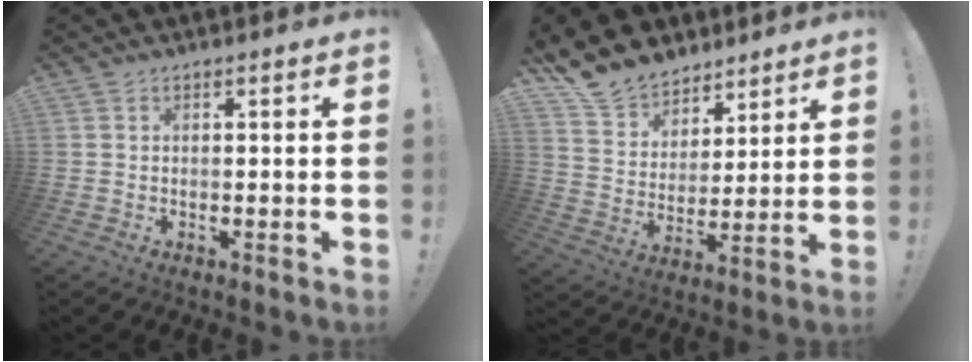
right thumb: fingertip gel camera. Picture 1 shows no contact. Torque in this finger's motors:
{"motor_torque": [0.01, 0.21, 0.18, 0.18, 0.00]}